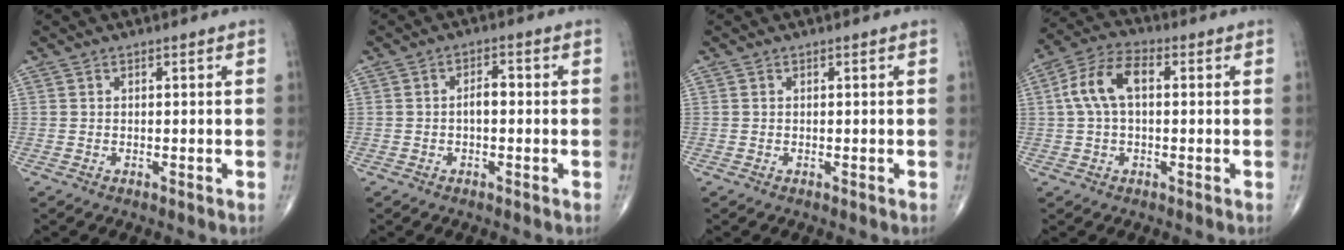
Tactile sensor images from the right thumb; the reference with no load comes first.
{"total": 2.8, "force": [-0.3, 1.4, 2.3], "torque": [-0.034, 0.014, -0.009]}
{"total": 0.0}
{"total": 9.2, "force": [1.3, 5.1, 7.6], "torque": [-0.155, 0.031, 0.019]}